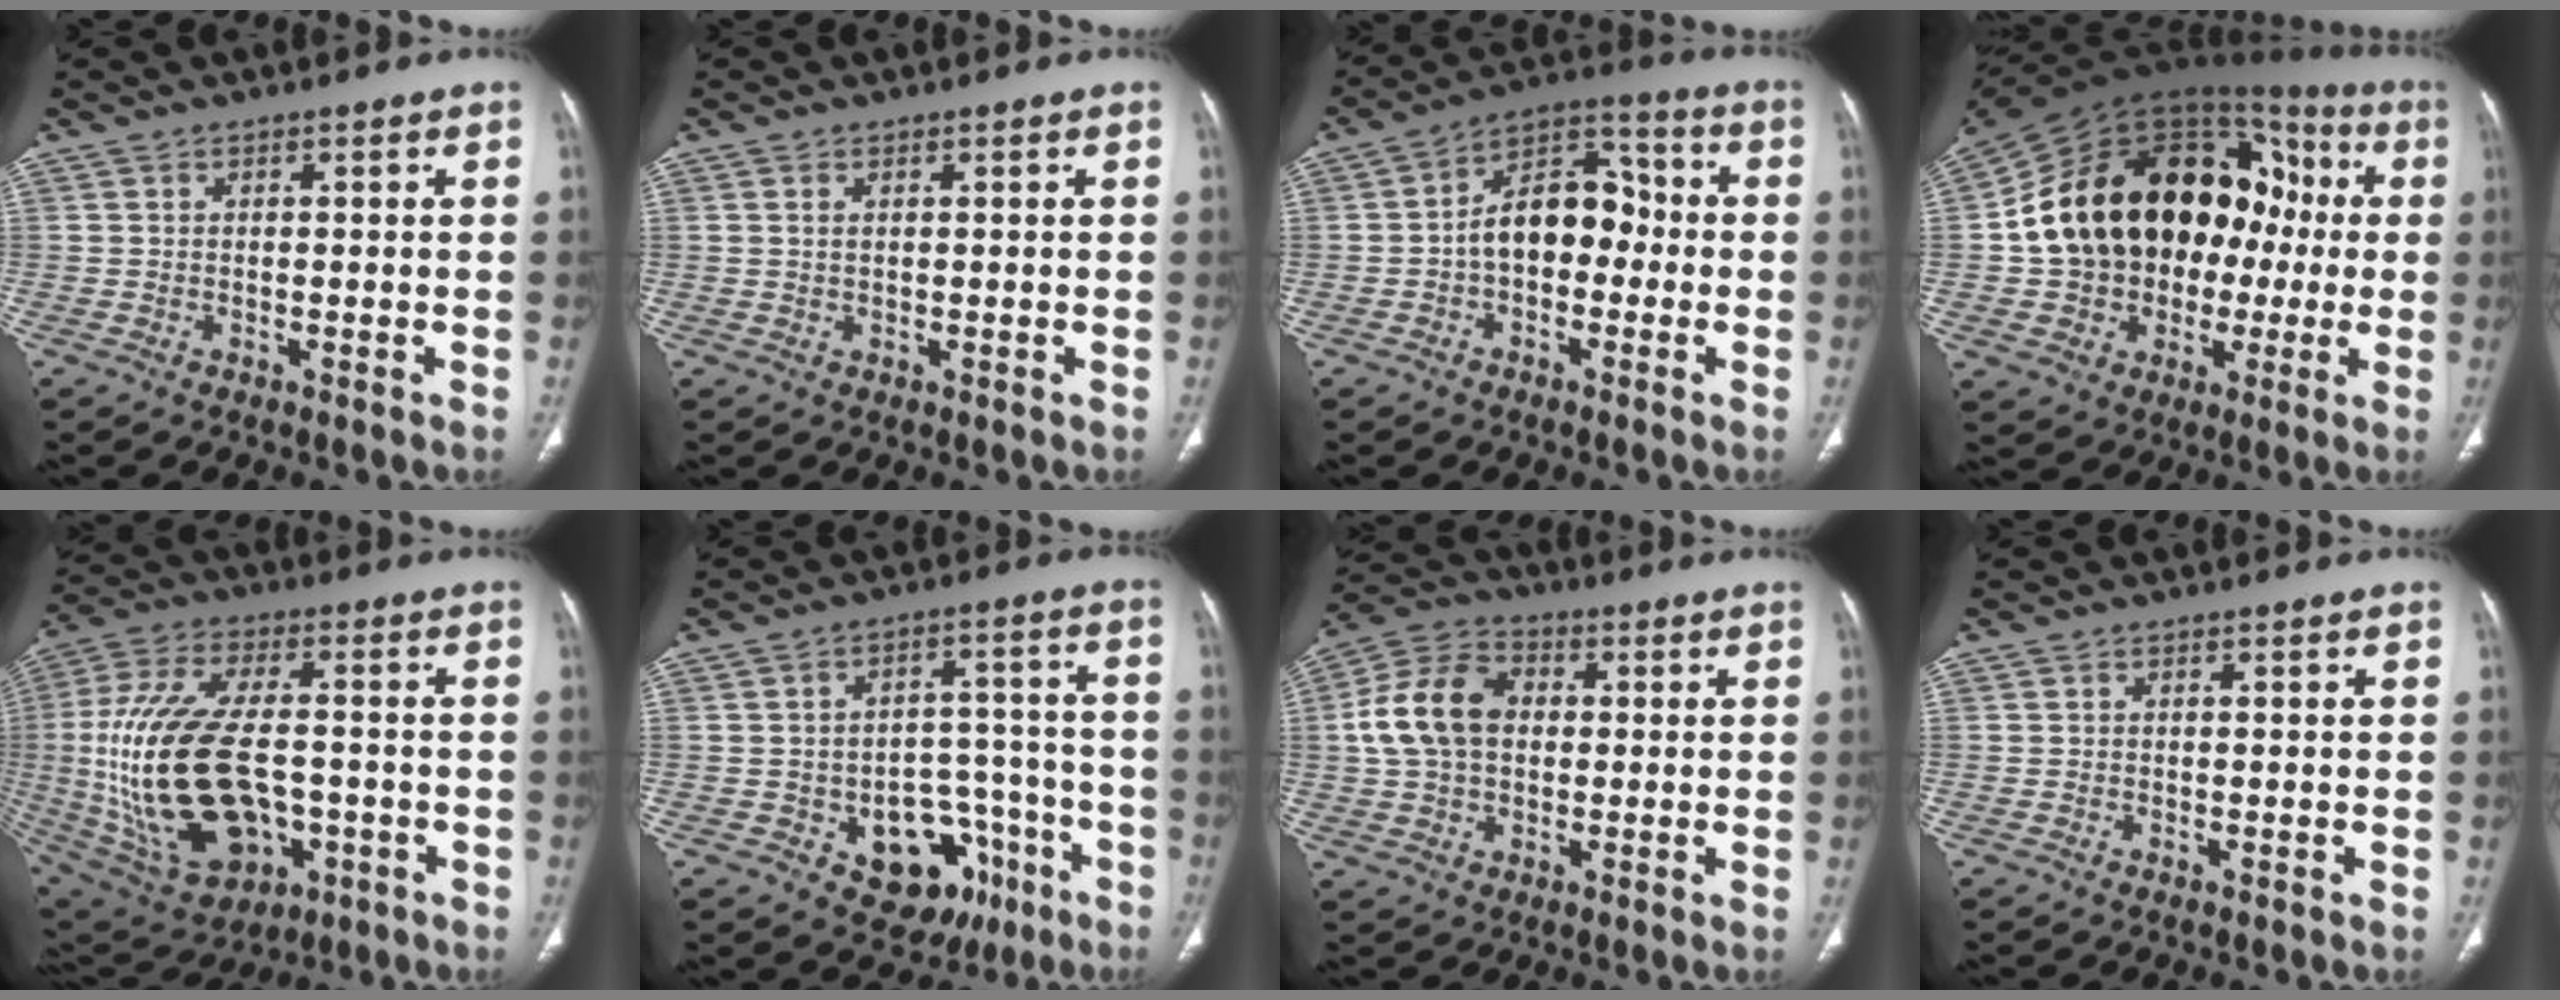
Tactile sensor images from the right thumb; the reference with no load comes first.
{"total": 0.8, "force": [0.4, 0.4, 0.6], "torque": [-0.015, 0.004, 0.009]}
{"total": 11.5, "force": [-1.3, 7.6, 8.6], "torque": [-0.107, 0.044, -0.035]}
{"total": 28.3, "force": [0.6, 19.6, 20.4], "torque": [-0.312, 0.050, 0.016]}
{"total": 26.3, "force": [-3.0, 14.7, 21.6], "torque": [-0.440, 0.004, -0.024]}
{"total": 14.0, "force": [-6.4, 9.5, 7.9], "torque": [-0.057, 0.053, -0.075]}
{"total": 12.6, "force": [1.2, 9.1, 8.6], "torque": [-0.158, 0.025, 0.015]}
{"total": 0.0}